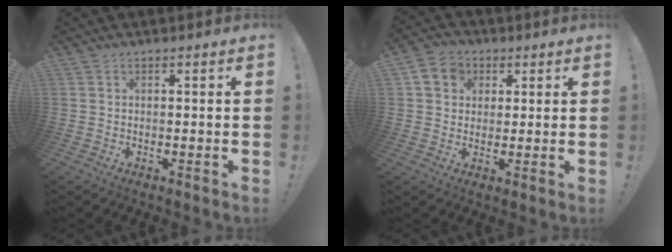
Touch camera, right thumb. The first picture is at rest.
{"total": 7.4, "force": [2.3, 6.6, 2.5], "torque": [-0.034, -0.002, 0.047]}